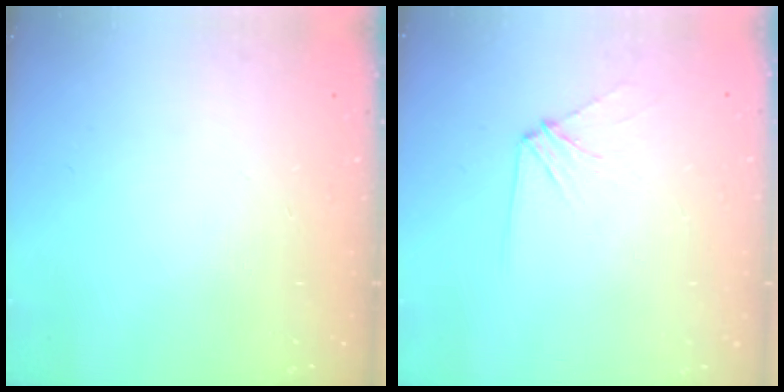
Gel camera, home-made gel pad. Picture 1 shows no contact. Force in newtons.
{"total": 6.4, "press": 6.3, "slide": 0.7}